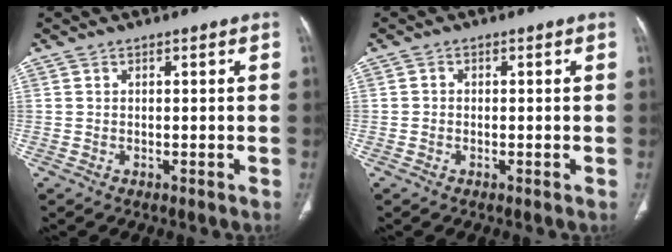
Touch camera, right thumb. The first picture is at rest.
{"total": 0.9, "force": [-0.2, 0.8, 0.3], "torque": [-0.002, 0.003, -0.006]}